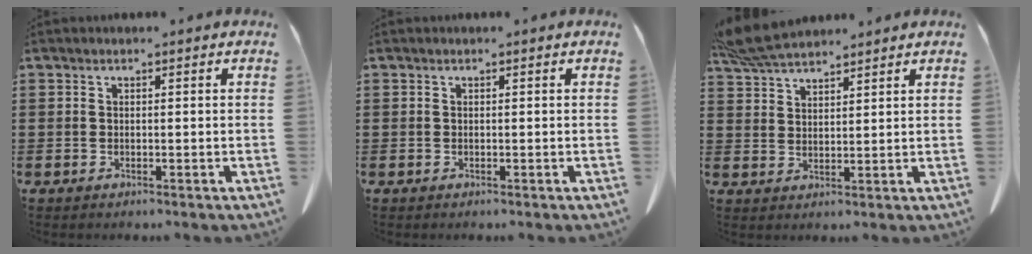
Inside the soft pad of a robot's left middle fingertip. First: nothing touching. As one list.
[{"total": 0.0}, {"total": 6.6, "force": [5.9, 1.4, 2.6], "torque": [-0.071, -0.009, 0.115]}]